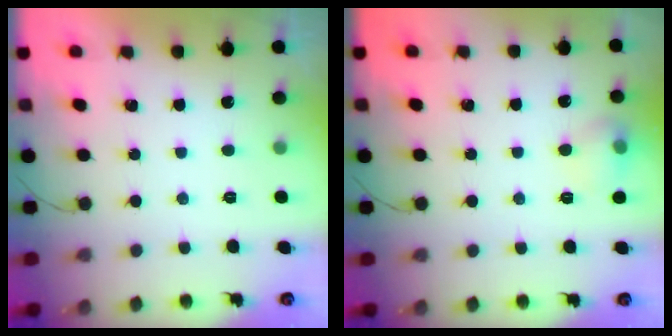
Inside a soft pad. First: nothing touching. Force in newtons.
{"total": 7.6, "press": 7.6, "slide": 0.9}